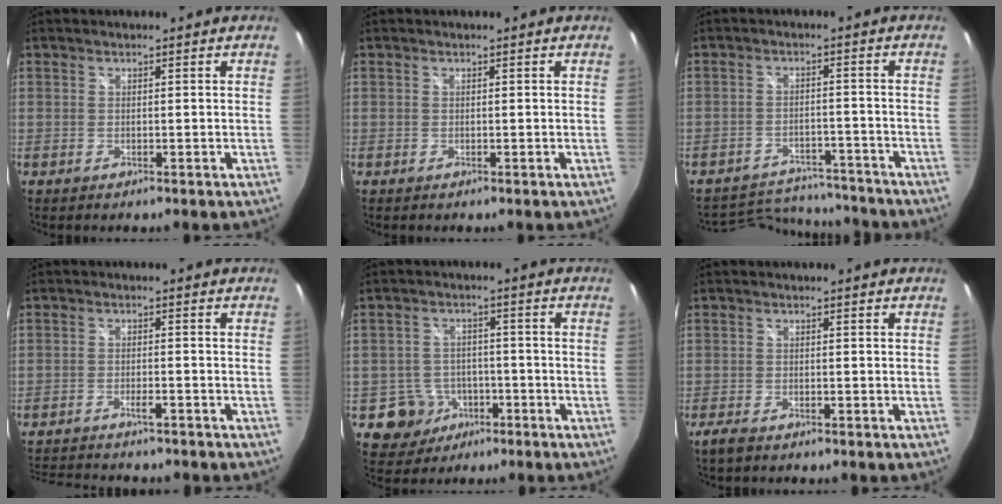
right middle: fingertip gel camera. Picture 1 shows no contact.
{"total": 0.0}
{"total": 13.0, "force": [-12.1, 3.7, 3.1], "torque": [-0.077, 0.017, -0.160]}
{"total": 10.0, "force": [-9.0, 1.5, 4.1], "torque": [-0.097, -0.013, -0.138]}
{"total": 5.8, "force": [-2.9, 5.0, 0.8], "torque": [-0.029, 0.016, -0.034]}
{"total": 2.3, "force": [-1.9, 0.2, 1.3], "torque": [-0.031, -0.011, -0.040]}